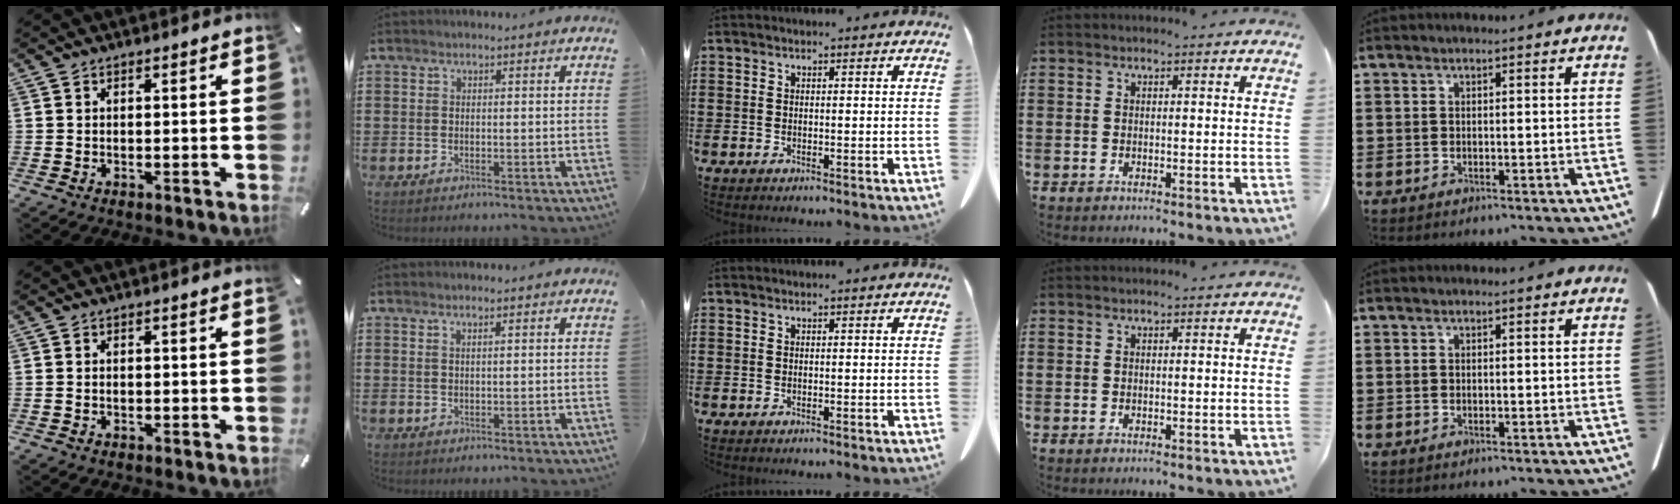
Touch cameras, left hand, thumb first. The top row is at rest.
{"thumb": {"total": 0.8, "force": [-0.1, 0.5, 0.7], "torque": [-0.014, 0.002, -0.002]}, "index": {"total": 0.7, "force": [0.3, -0.1, 0.6], "torque": [-0.011, -0.004, 0.006]}}